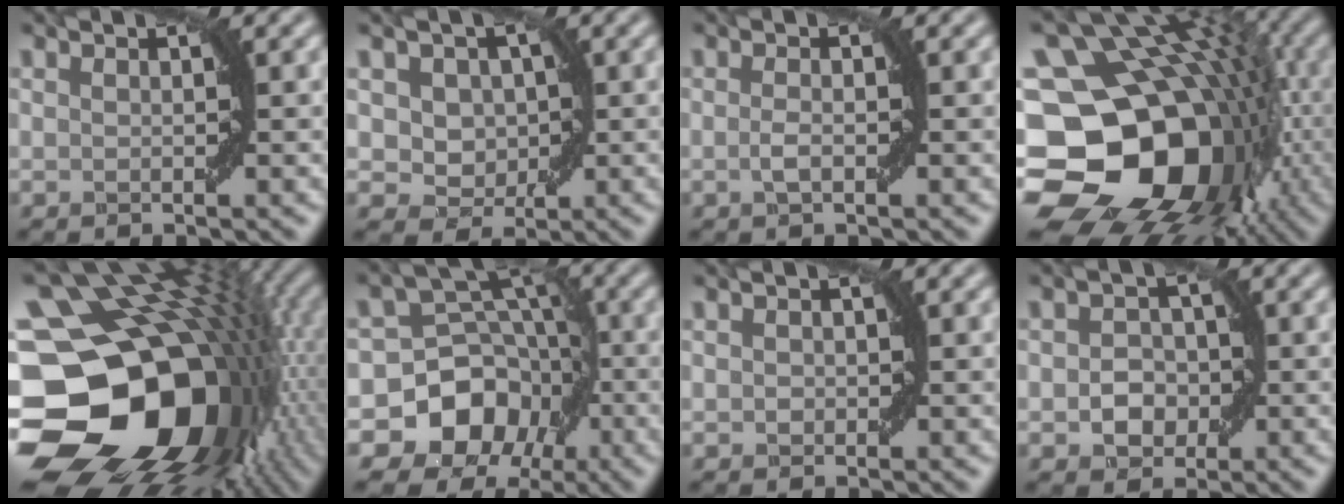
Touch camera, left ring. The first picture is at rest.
{"total": 3.8, "force": [1.0, 3.1, 2.0], "torque": [-0.029, 0.007, 0.013]}
{"total": 1.2, "force": [-0.3, 0.4, 1.1], "torque": [-0.026, 0.003, -0.006]}
{"total": 20.8, "force": [-3.7, 16.6, 12.1], "torque": [-0.206, -0.015, -0.064]}
{"total": 21.4, "force": [-2.8, 15.9, 14.1], "torque": [-0.287, -0.059, -0.012]}
{"total": 9.4, "force": [-3.7, 8.0, 3.4], "torque": [-0.043, 0.013, -0.098]}
{"total": 0.7, "force": [0.0, 0.6, 0.3], "torque": [-0.004, 0.000, -0.001]}
{"total": 2.6, "force": [-0.6, 2.2, 1.4], "torque": [-0.019, 0.001, -0.012]}